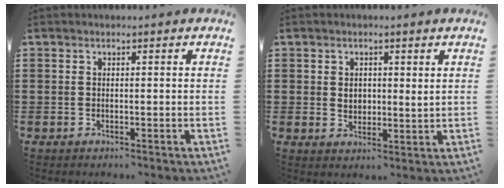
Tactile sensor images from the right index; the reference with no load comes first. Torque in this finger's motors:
{"motor_torque": [0.66, 0.00, 0.07, 0.05]}